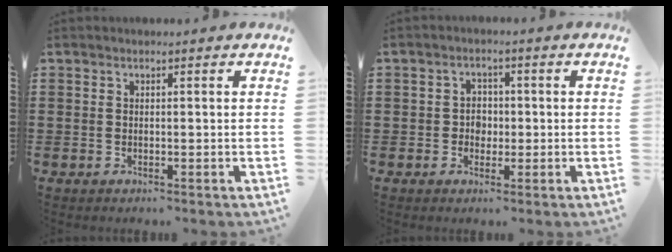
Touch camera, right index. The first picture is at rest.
{"total": 2.5, "force": [-0.3, 2.2, 1.0], "torque": [-0.027, 0.009, -0.011]}